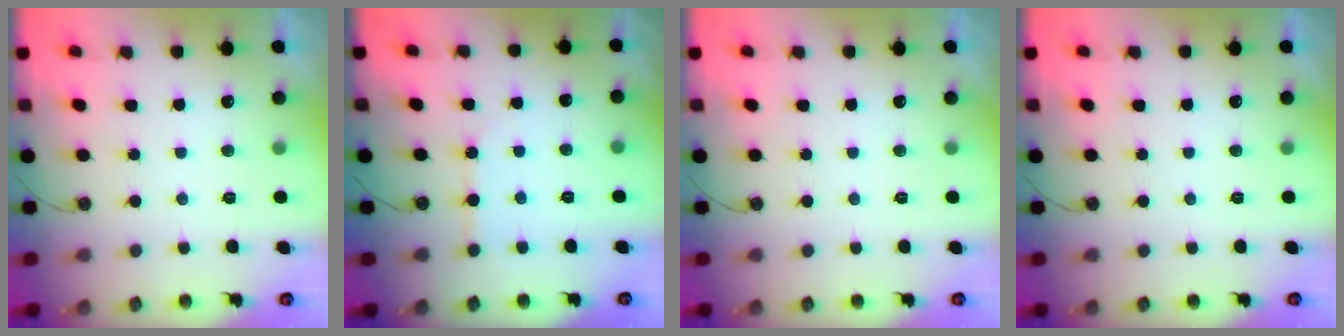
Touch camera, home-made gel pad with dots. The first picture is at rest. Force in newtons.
{"total": 3.5, "press": 3.5, "slide": 0.4}
{"total": 0.0}
{"total": 0.0}